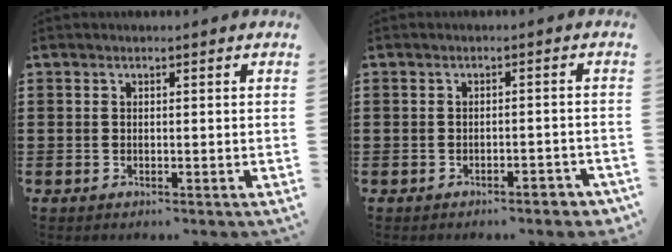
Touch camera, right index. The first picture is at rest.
{"total": 1.7, "force": [-1.5, 0.3, 0.9], "torque": [-0.019, -0.001, -0.029]}